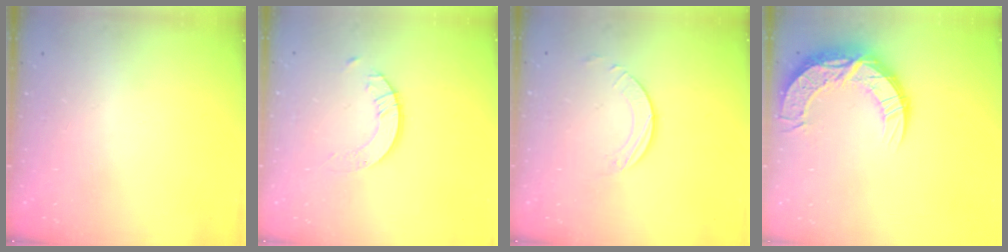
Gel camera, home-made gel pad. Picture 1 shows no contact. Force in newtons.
{"total": 3.3, "press": 3.3, "slide": 0.2}
{"total": 1.9, "press": 1.9, "slide": 0.1}
{"total": 15.3, "press": 15.3, "slide": 1.0}